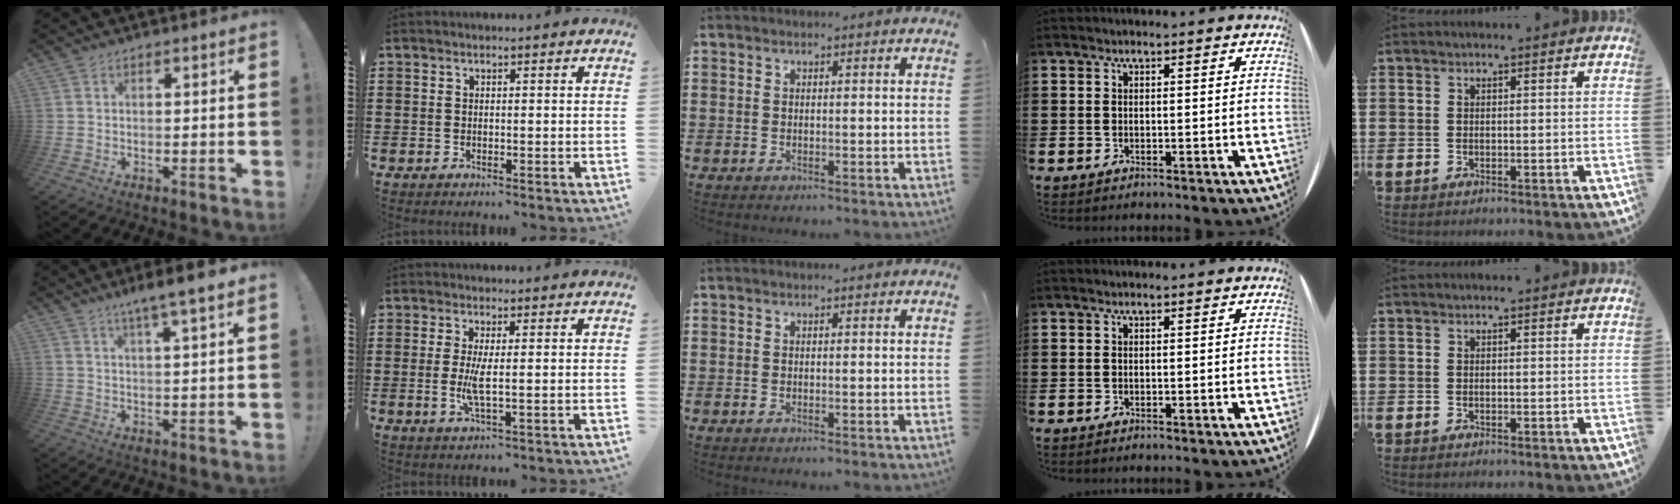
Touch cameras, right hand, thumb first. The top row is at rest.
{"thumb": {"total": 6.4, "force": [4.3, -0.4, 4.7], "torque": [-0.069, -0.028, 0.065]}, "index": {"total": 3.7, "force": [-0.2, 0.3, 3.7], "torque": [-0.081, -0.012, -0.009]}}